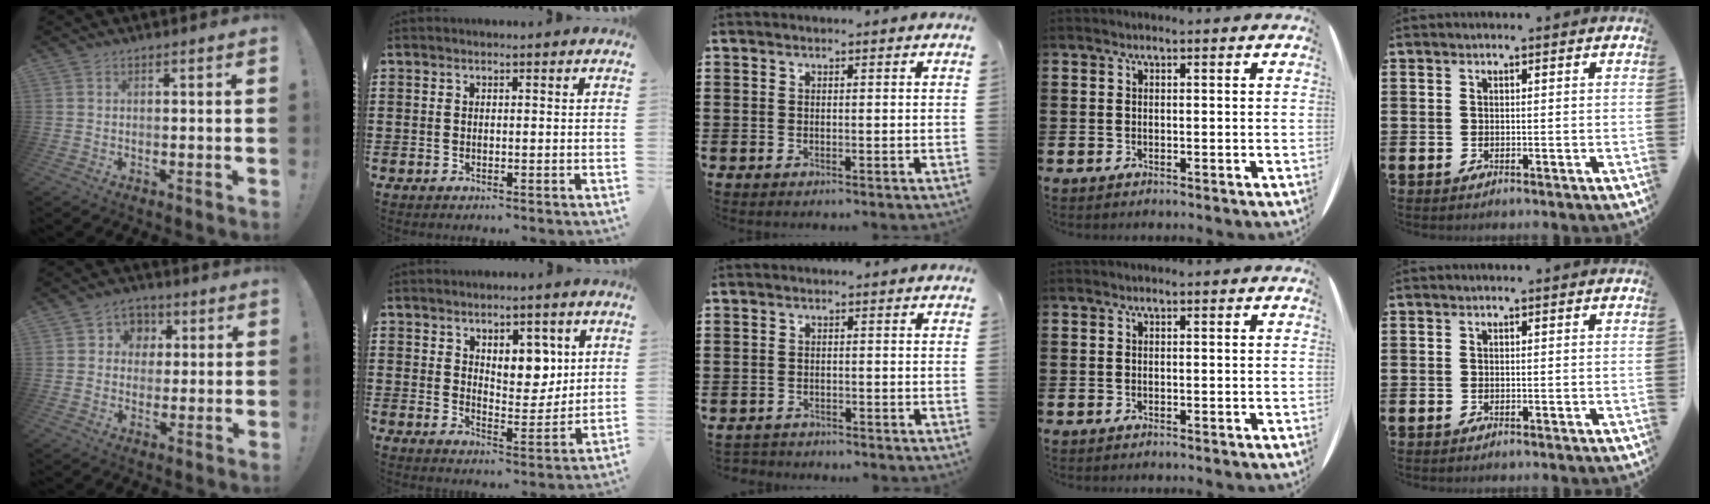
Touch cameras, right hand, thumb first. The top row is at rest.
{"thumb": {"total": 6.8, "force": [0.8, 6.6, 1.6], "torque": [-0.010, 0.001, 0.018]}, "index": {"total": 6.4, "force": [3.3, 3.8, 4.0], "torque": [-0.059, -0.009, 0.053]}, "middle": {"total": 1.5, "force": [-1.5, 0.4, -0.2], "torque": [-0.001, 0.002, -0.033]}}